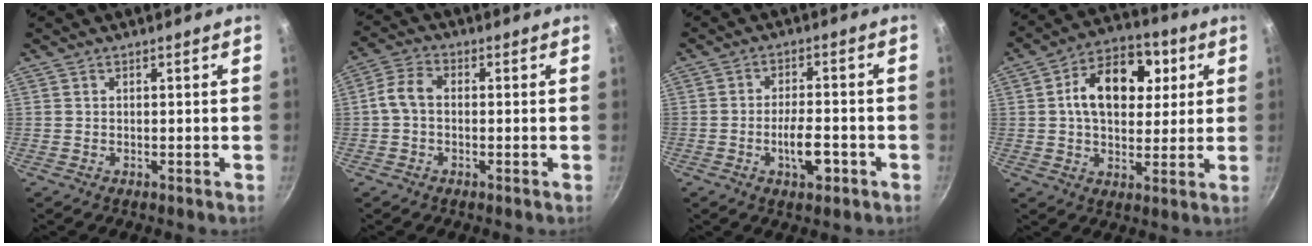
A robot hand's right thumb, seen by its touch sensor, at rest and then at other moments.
{"total": 5.4, "force": [-0.3, 3.7, 4.0], "torque": [-0.076, 0.018, -0.015]}
{"total": 6.1, "force": [-2.4, 2.8, 4.9], "torque": [-0.076, 0.015, -0.038]}
{"total": 15.0, "force": [3.4, 9.8, 10.8], "torque": [-0.139, 0.010, 0.046]}